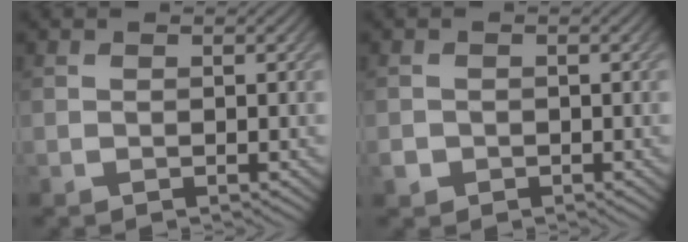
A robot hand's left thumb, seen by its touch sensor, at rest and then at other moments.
{"total": 1.4, "force": [-0.7, 1.2, 0.4], "torque": [-0.009, -0.007, -0.016]}